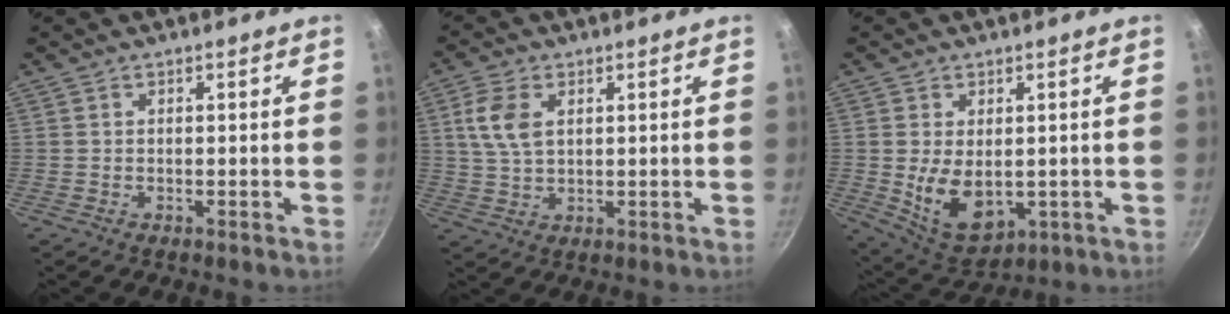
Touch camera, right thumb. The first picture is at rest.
{"total": 7.0, "force": [2.1, 4.2, 5.2], "torque": [-0.100, -0.003, 0.041]}
{"total": 10.2, "force": [-0.3, 6.3, 8.0], "torque": [-0.126, -0.019, 0.020]}